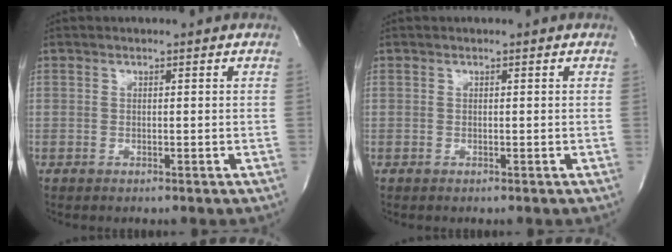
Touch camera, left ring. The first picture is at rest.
{"total": 0.0}